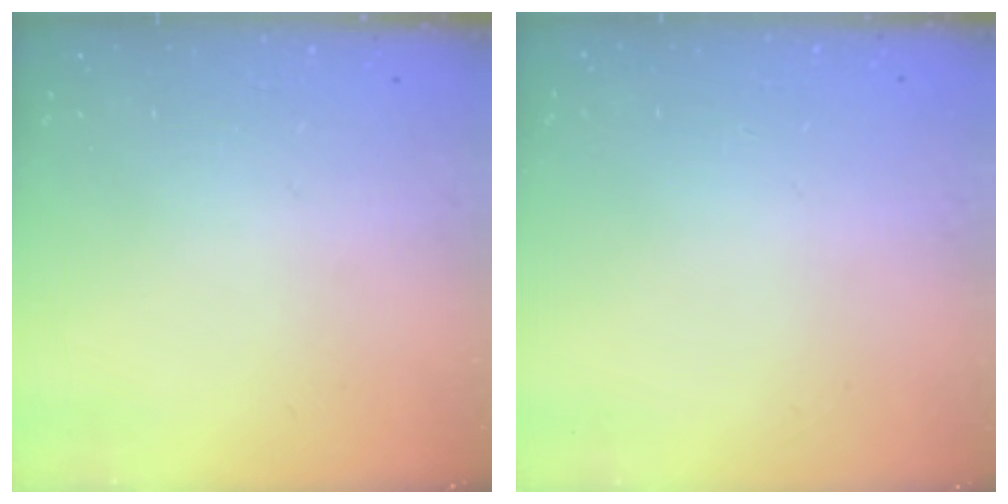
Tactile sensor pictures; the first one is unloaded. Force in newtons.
{"total": 0.8, "press": 0.4, "slide": 0.7}